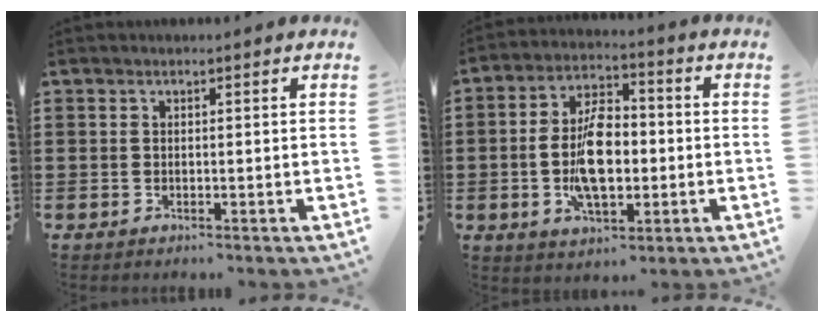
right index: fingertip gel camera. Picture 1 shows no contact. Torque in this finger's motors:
{"motor_torque": [2.14, 0.00, 1.05, 0.21]}